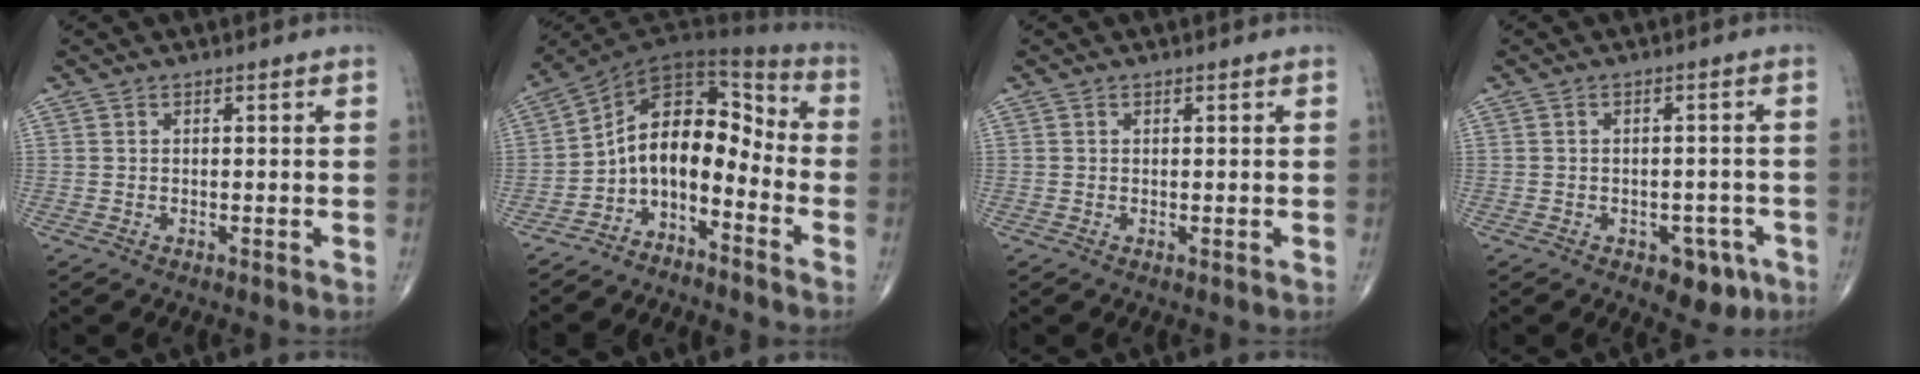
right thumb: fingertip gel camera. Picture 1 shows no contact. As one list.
[{"total": 11.2, "force": [-4.8, 6.6, 7.6], "torque": [-0.084, 0.105, -0.098]}, {"total": 0.0}, {"total": 5.9, "force": [-3.0, 3.7, 3.5], "torque": [-0.018, 0.018, -0.035]}]